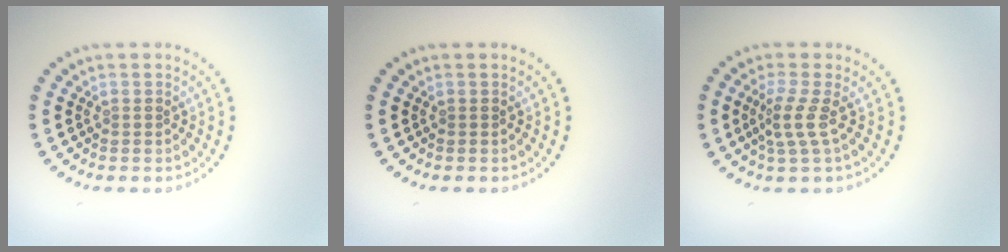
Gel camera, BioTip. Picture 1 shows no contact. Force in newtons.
{"total": 0.0}
{"total": 2.3, "press": 1.6, "slide": 1.7}